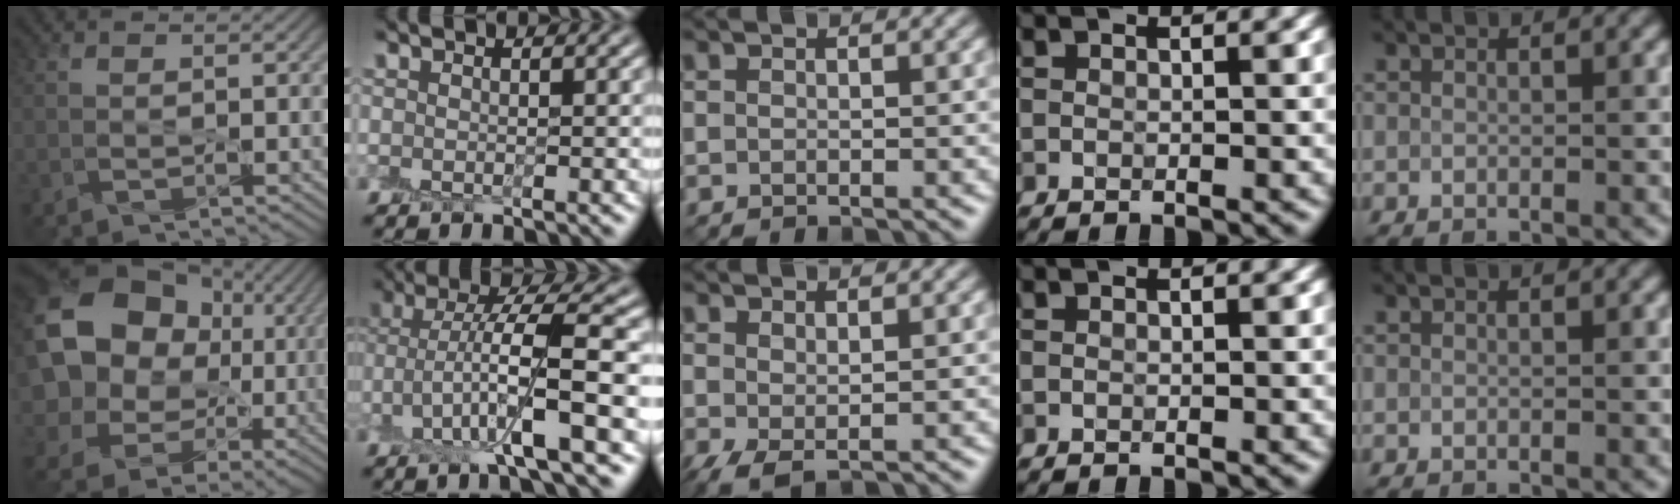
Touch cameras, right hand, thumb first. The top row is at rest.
{"thumb": {"total": 18.8, "force": [3.0, 16.3, 8.8], "torque": [-0.257, 0.006, 0.059]}, "index": {"total": 7.6, "force": [-1.2, 1.9, 7.3], "torque": [-0.137, 0.018, -0.027]}, "middle": {"total": 1.8, "force": [-0.1, 0.3, 1.8], "torque": [-0.045, -0.004, -0.004]}}